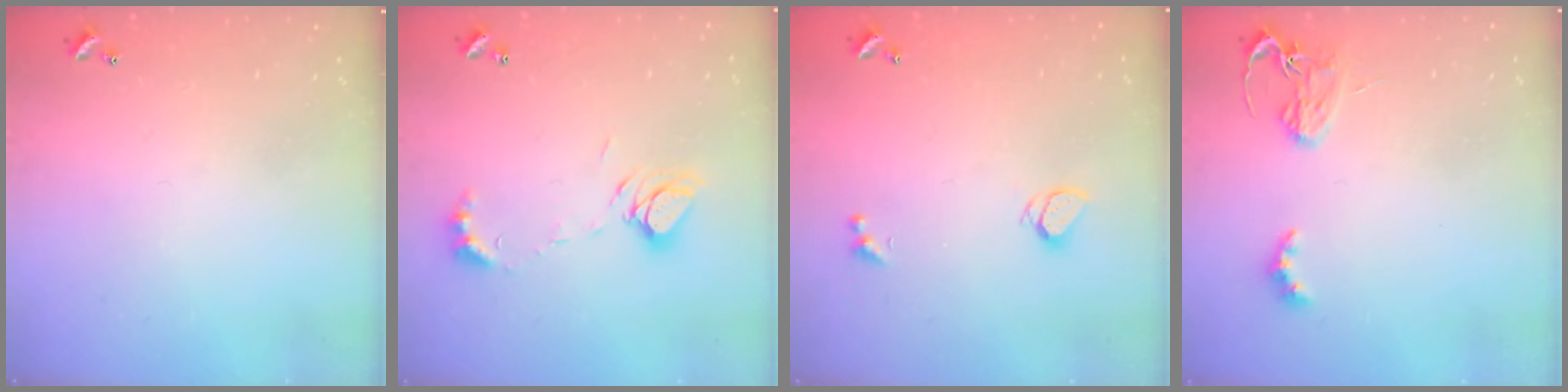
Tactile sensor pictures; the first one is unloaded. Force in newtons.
{"total": 8.4, "press": 8.4, "slide": 1.0}
{"total": 1.9, "press": 1.8, "slide": 0.4}
{"total": 2.9, "press": 2.8, "slide": 0.6}